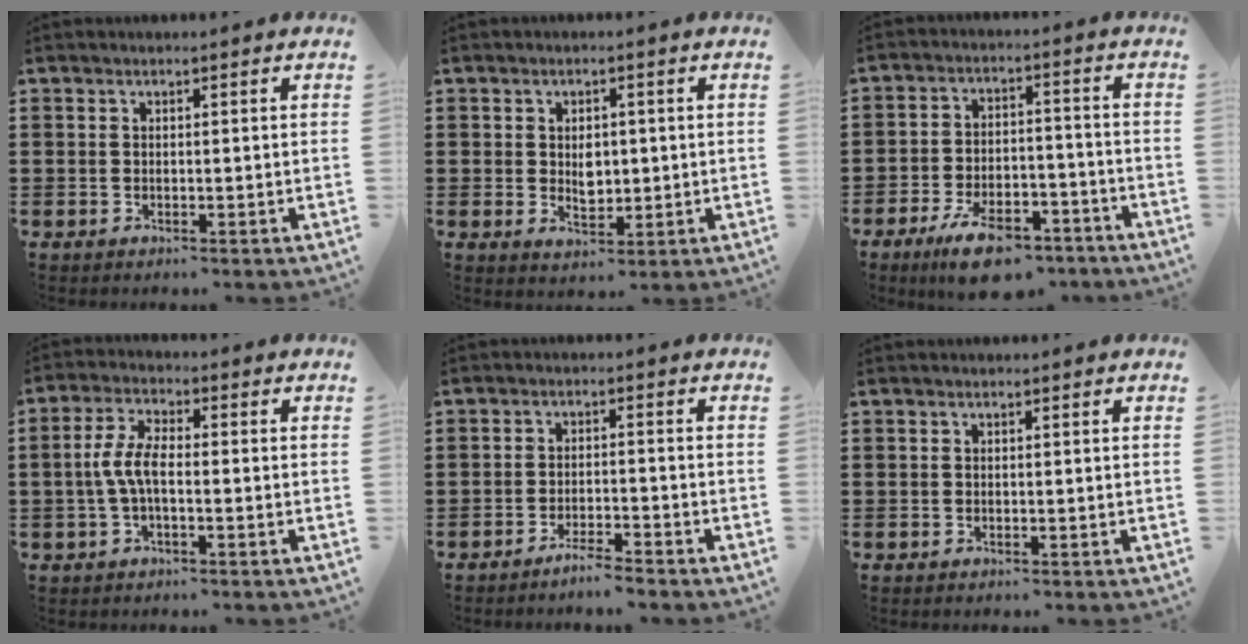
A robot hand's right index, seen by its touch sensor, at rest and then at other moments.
{"total": 3.7, "force": [0.2, 2.4, 2.7], "torque": [-0.040, 0.003, 0.000]}
{"total": 8.3, "force": [-6.0, 2.9, 4.9], "torque": [-0.092, 0.015, -0.107]}
{"total": 5.3, "force": [-0.9, 2.0, 4.8], "torque": [-0.121, -0.005, -0.027]}
{"total": 2.9, "force": [-2.8, 0.0, 0.8], "torque": [-0.015, 0.003, -0.054]}
{"total": 0.0}